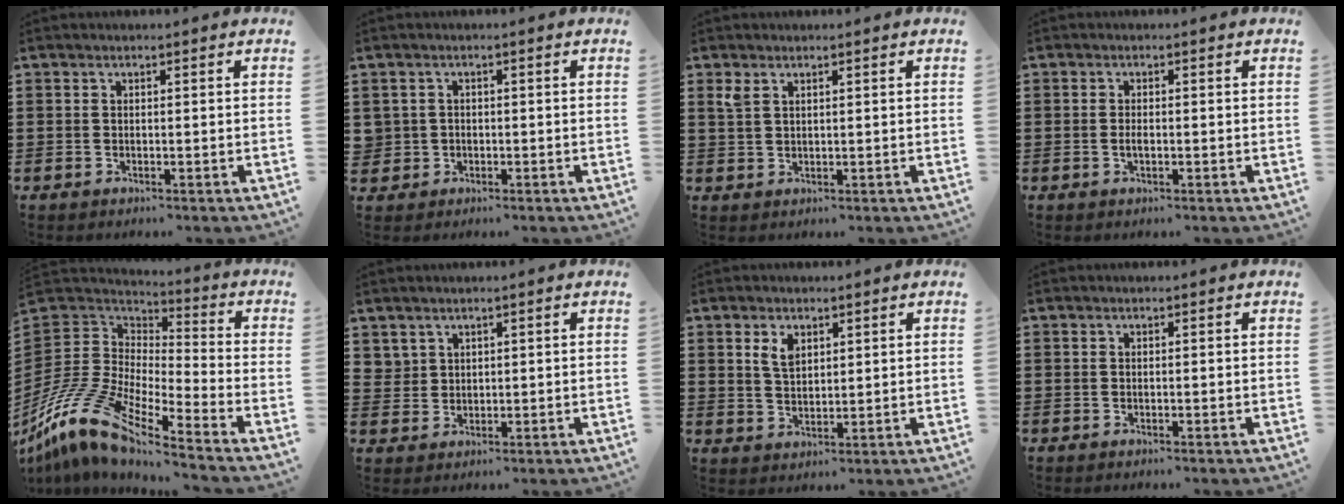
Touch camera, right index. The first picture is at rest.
{"total": 1.7, "force": [-0.3, 1.6, 0.1], "torque": [-0.010, 0.005, -0.008]}
{"total": 2.1, "force": [1.4, 1.0, 1.2], "torque": [-0.028, 0.003, 0.027]}
{"total": 1.2, "force": [-0.3, 0.4, 1.1], "torque": [-0.021, -0.002, -0.006]}
{"total": 12.9, "force": [-10.6, 3.1, 6.6], "torque": [-0.175, 0.003, -0.219]}
{"total": 2.4, "force": [1.7, 1.7, 0.2], "torque": [-0.013, 0.007, 0.034]}
{"total": 3.2, "force": [1.7, 1.9, 2.0], "torque": [-0.047, 0.007, 0.031]}
{"total": 0.0}